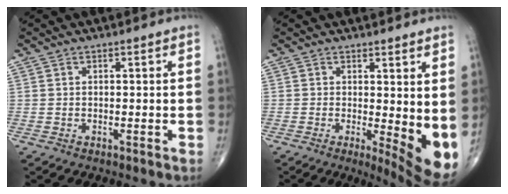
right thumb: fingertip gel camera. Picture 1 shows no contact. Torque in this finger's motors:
{"motor_torque": [-0.40, 0.77, 0.06, -0.05, 0.05]}